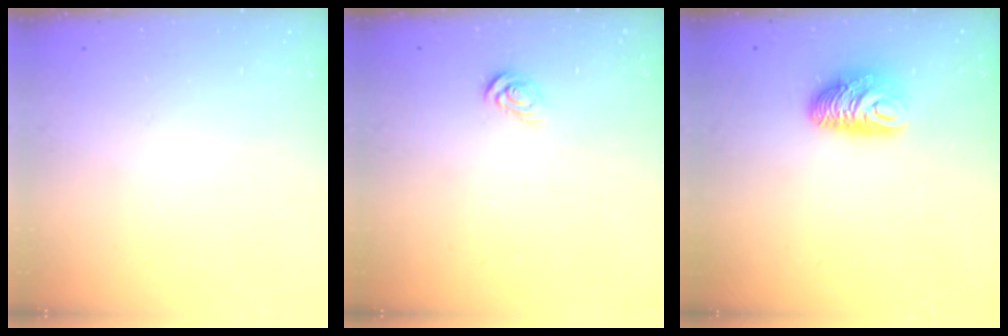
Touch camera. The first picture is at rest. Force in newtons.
{"total": 3.1, "press": 3.1, "slide": 0.3}
{"total": 9.0, "press": 9.0, "slide": 0.2}